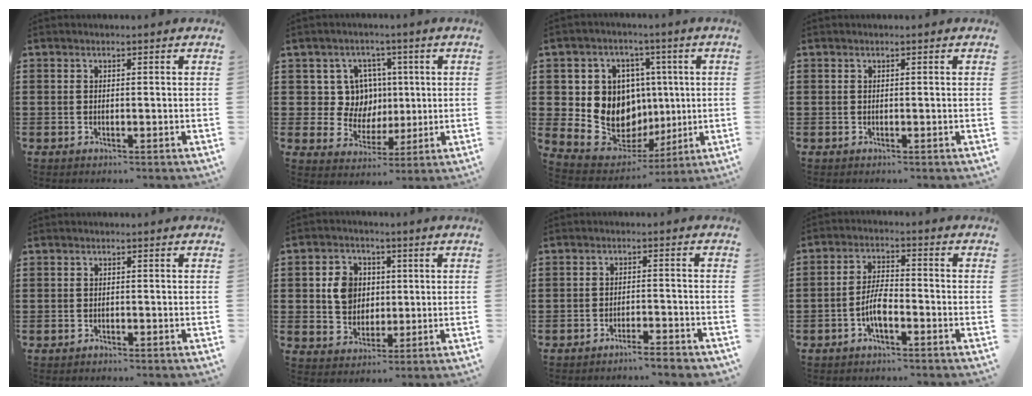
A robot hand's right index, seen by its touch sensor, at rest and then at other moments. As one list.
[{"total": 8.3, "force": [1.6, 7.7, 2.8], "torque": [-0.066, 0.008, 0.033]}, {"total": 11.3, "force": [0.7, 10.3, 4.5], "torque": [-0.128, -0.016, 0.021]}, {"total": 0.0}, {"total": 0.5, "force": [-0.4, 0.3, -0.1], "torque": [0.002, 0.003, -0.011]}, {"total": 6.3, "force": [0.9, 5.5, 3.0], "torque": [-0.070, 0.016, 0.014]}, {"total": 2.9, "force": [-2.8, -0.2, 0.8], "torque": [-0.016, -0.002, -0.058]}, {"total": 5.0, "force": [-2.1, 1.8, 4.2], "torque": [-0.101, -0.001, -0.046]}]